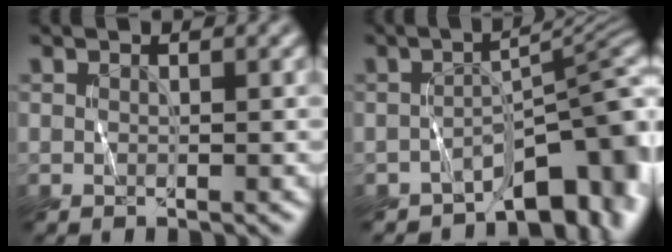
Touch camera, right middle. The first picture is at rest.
{"total": 7.6, "force": [-5.3, 2.7, 4.7], "torque": [-0.037, 0.008, -0.088]}